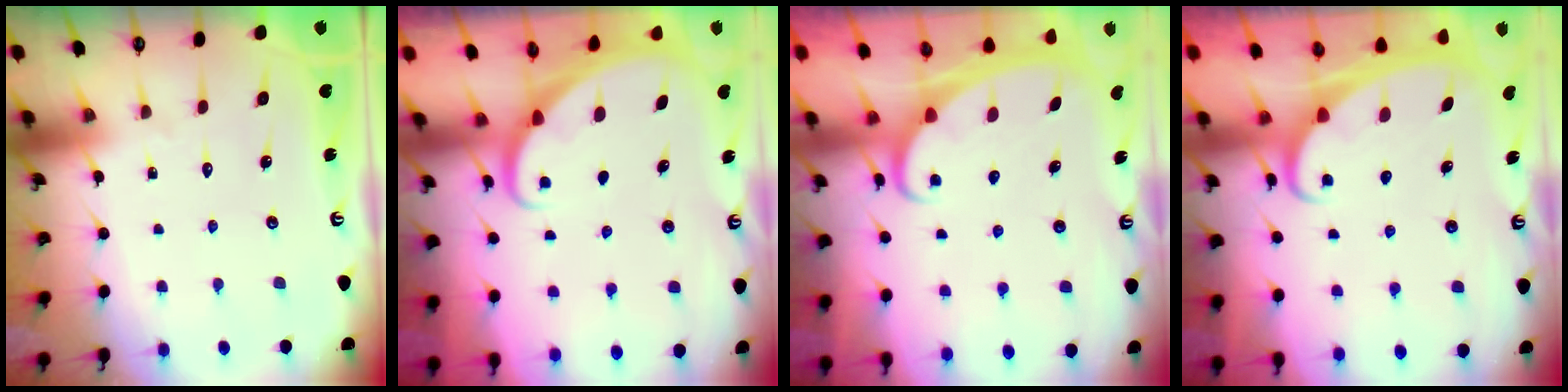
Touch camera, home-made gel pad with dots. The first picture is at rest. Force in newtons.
{"total": 1.6, "press": 1.6, "slide": 0.0}
{"total": 2.3, "press": 2.3, "slide": 0.3}
{"total": 2.3, "press": 2.3, "slide": 0.3}